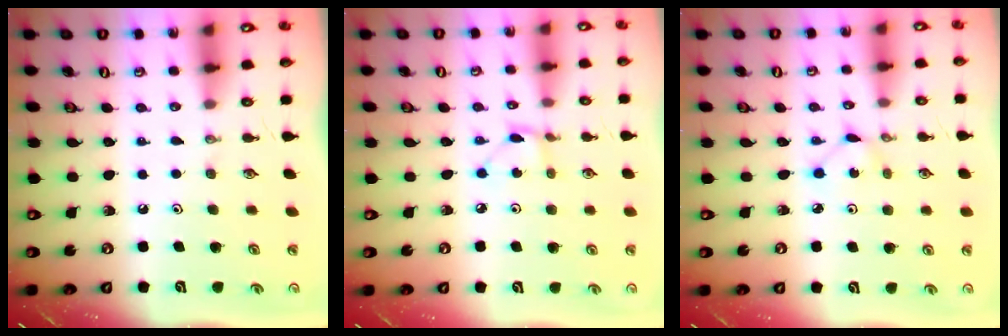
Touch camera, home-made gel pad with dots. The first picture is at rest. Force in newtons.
{"total": 2.1, "press": 2.0, "slide": 0.2}
{"total": 1.8, "press": 1.8, "slide": 0.3}